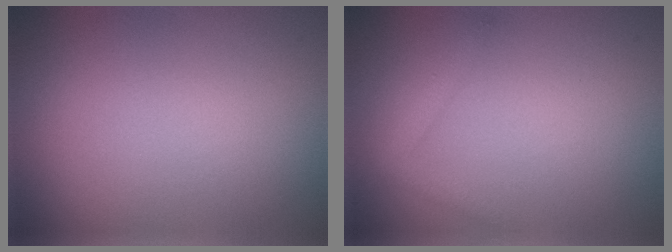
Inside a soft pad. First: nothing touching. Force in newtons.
{"total": 1.3, "press": 1.3, "slide": 0.1}